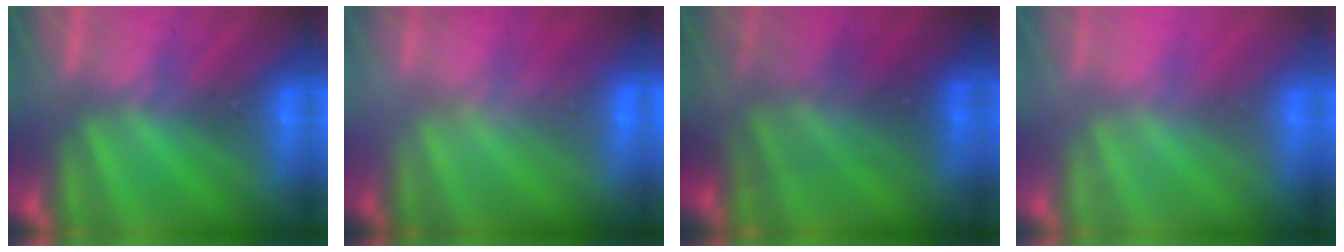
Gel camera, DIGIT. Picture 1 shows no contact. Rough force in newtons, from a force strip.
{"total": 2.8}
{"total": 4.8}
{"total": 2.5}